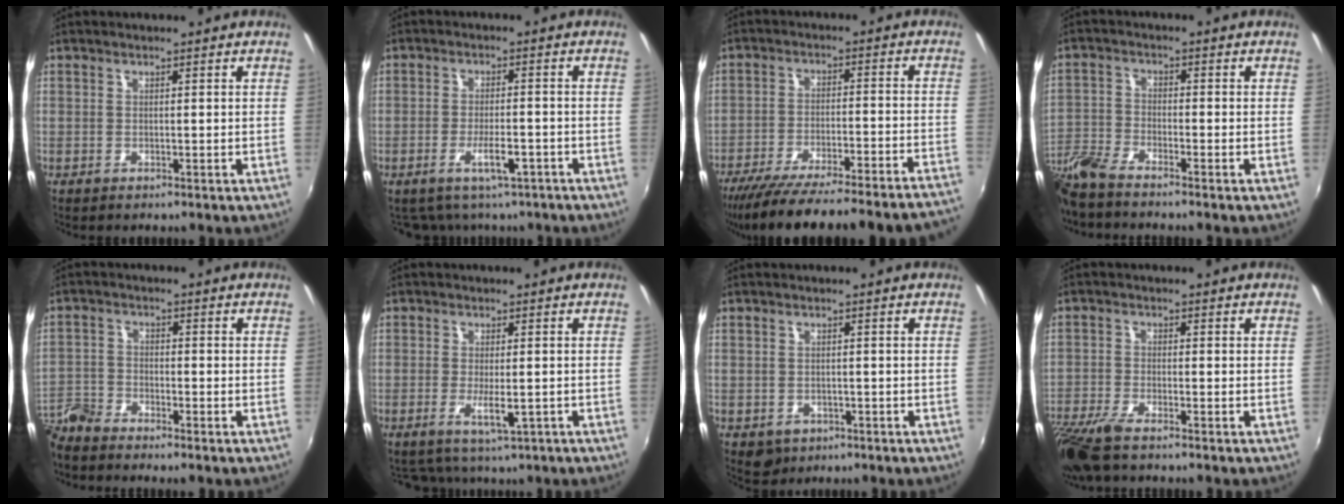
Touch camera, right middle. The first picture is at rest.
{"total": 6.2, "force": [-4.2, 2.5, 3.8], "torque": [-0.074, -0.009, -0.057]}
{"total": 23.8, "force": [-21.6, -0.8, 10.0], "torque": [-0.164, -0.054, -0.310]}
{"total": 8.1, "force": [-7.2, 0.9, 3.7], "torque": [-0.096, -0.011, -0.155]}
{"total": 5.8, "force": [-5.5, 1.1, 1.1], "torque": [-0.034, -0.004, -0.122]}
{"total": 3.9, "force": [-1.6, 1.5, 3.1], "torque": [-0.059, -0.011, -0.021]}
{"total": 3.6, "force": [-1.4, 3.0, 1.4], "torque": [-0.032, -0.007, -0.014]}
{"total": 8.7, "force": [-6.6, 1.7, 5.4], "torque": [-0.136, -0.040, -0.128]}